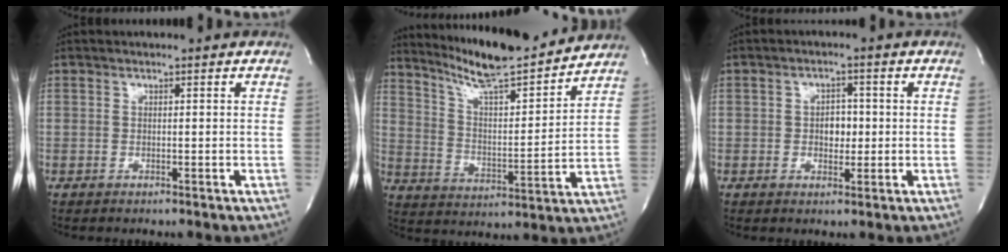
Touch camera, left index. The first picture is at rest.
{"total": 17.1, "force": [15.4, 1.2, 7.2], "torque": [-0.122, -0.010, 0.247]}
{"total": 3.3, "force": [-0.2, 2.1, 2.5], "torque": [-0.033, 0.005, -0.001]}